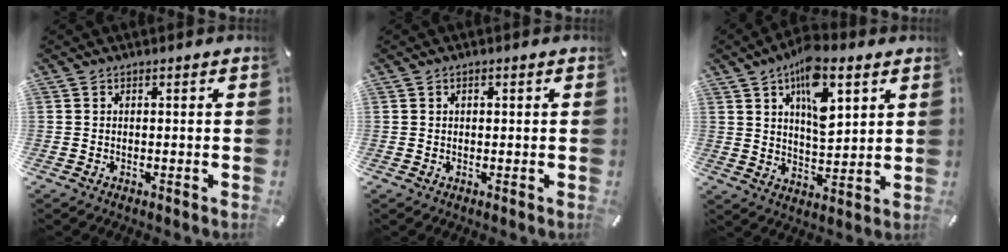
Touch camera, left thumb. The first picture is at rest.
{"total": 0.8, "force": [0.2, 0.6, 0.4], "torque": [-0.009, 0.004, 0.003]}
{"total": 13.4, "force": [6.9, 6.3, 9.6], "torque": [-0.150, -0.021, 0.117]}